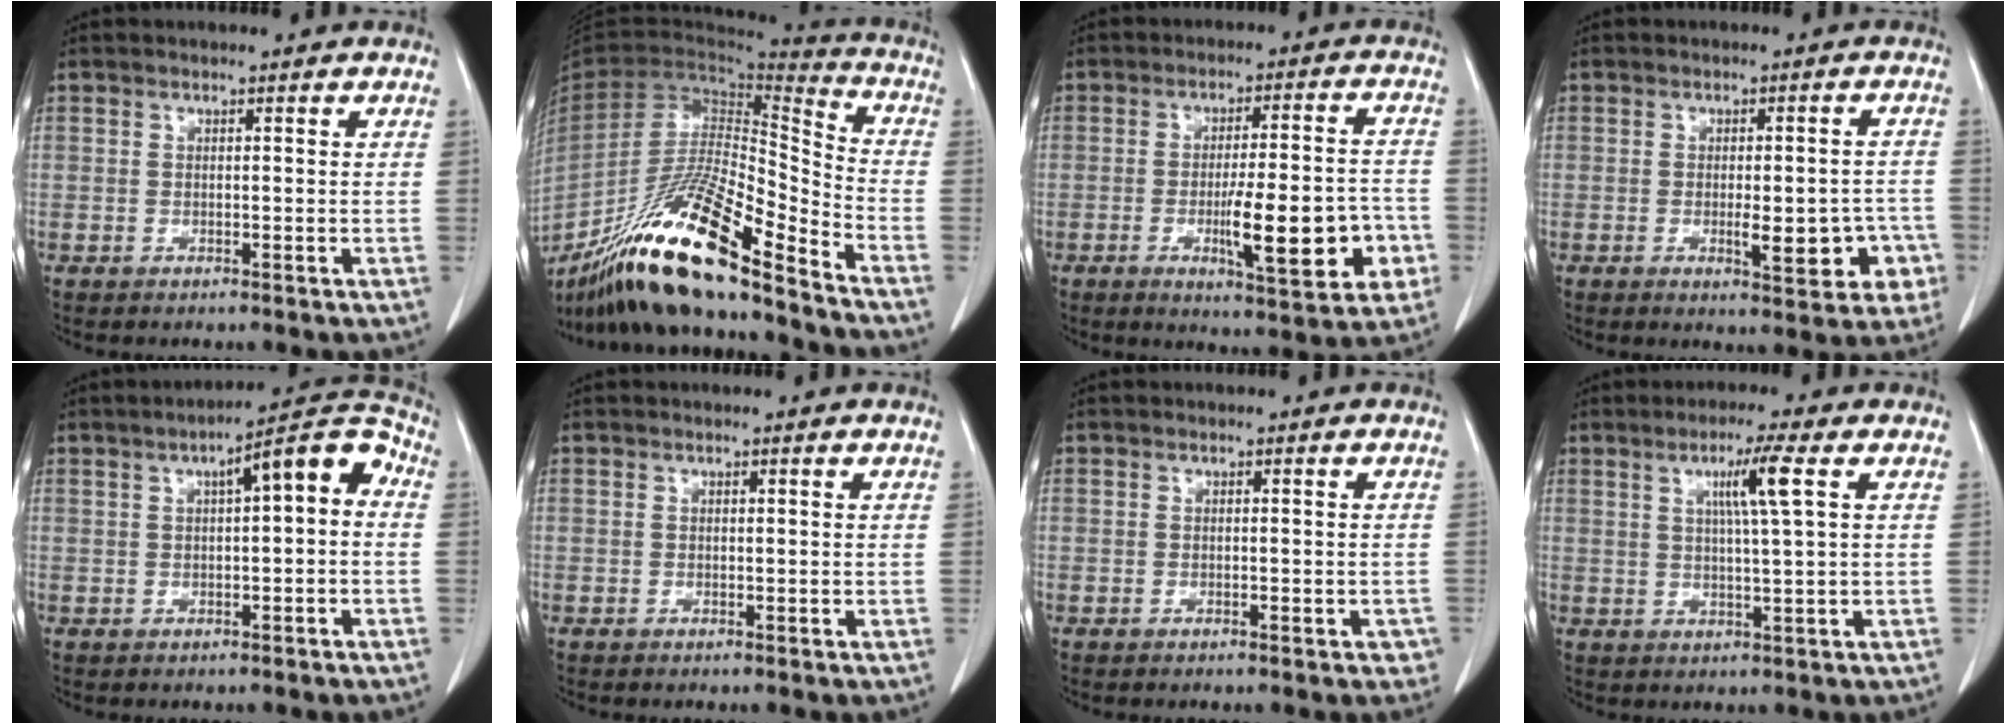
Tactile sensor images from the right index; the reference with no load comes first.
{"total": 22.6, "force": [-16.8, 1.9, 14.9], "torque": [-0.281, -0.030, -0.311]}
{"total": 13.3, "force": [-4.1, 2.5, 12.4], "torque": [-0.178, 0.001, -0.054]}
{"total": 7.9, "force": [-2.6, 2.5, 7.0], "torque": [-0.082, 0.008, -0.027]}
{"total": 8.2, "force": [1.3, 1.8, 7.9], "torque": [-0.106, 0.038, 0.011]}
{"total": 0.0}
{"total": 2.0, "force": [-1.3, 0.8, 1.4], "torque": [-0.008, 0.001, -0.015]}
{"total": 5.7, "force": [2.0, -0.9, 5.3], "torque": [-0.093, 0.000, 0.034]}